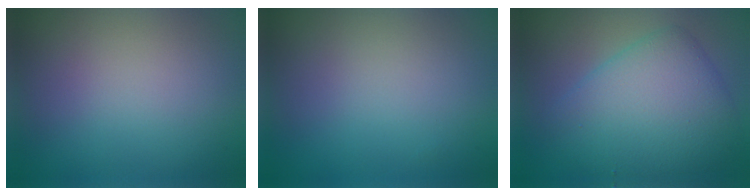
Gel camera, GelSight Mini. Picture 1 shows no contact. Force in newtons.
{"total": 0.0}
{"total": 7.3, "press": 7.3, "slide": 0.1}